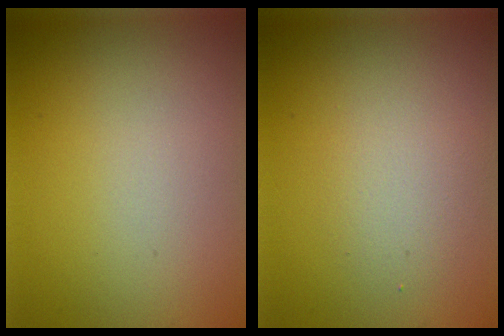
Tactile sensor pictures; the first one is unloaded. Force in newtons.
{"total": 2.0, "press": 2.0, "slide": 0.1}